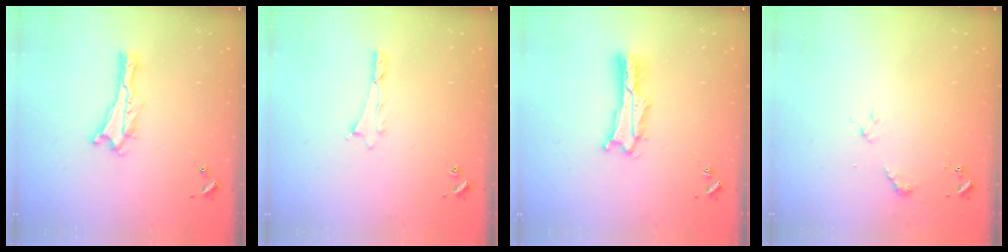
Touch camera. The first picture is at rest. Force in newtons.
{"total": 0.6, "press": 0.5, "slide": 0.2}
{"total": 2.0, "press": 2.0, "slide": 0.3}
{"total": 2.3, "press": 2.3, "slide": 0.1}